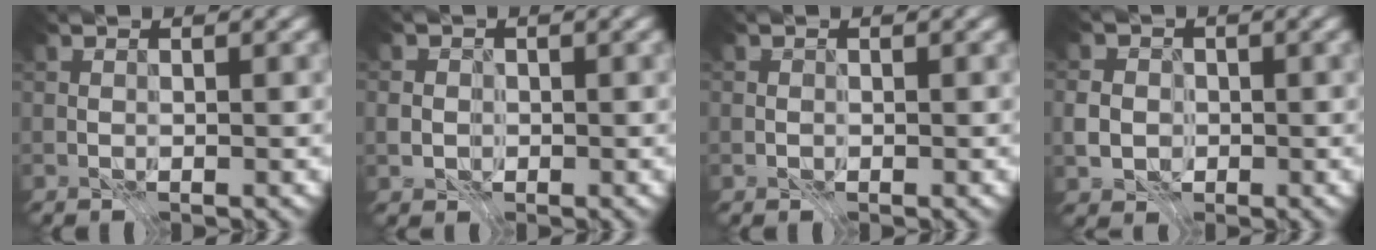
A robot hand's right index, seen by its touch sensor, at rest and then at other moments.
{"total": 1.9, "force": [-0.3, 1.8, 0.5], "torque": [-0.013, 0.002, -0.004]}
{"total": 0.5, "force": [-0.1, 0.5, 0.0], "torque": [0.000, 0.000, -0.004]}
{"total": 3.3, "force": [-0.6, 3.0, 1.3], "torque": [-0.027, 0.000, -0.019]}